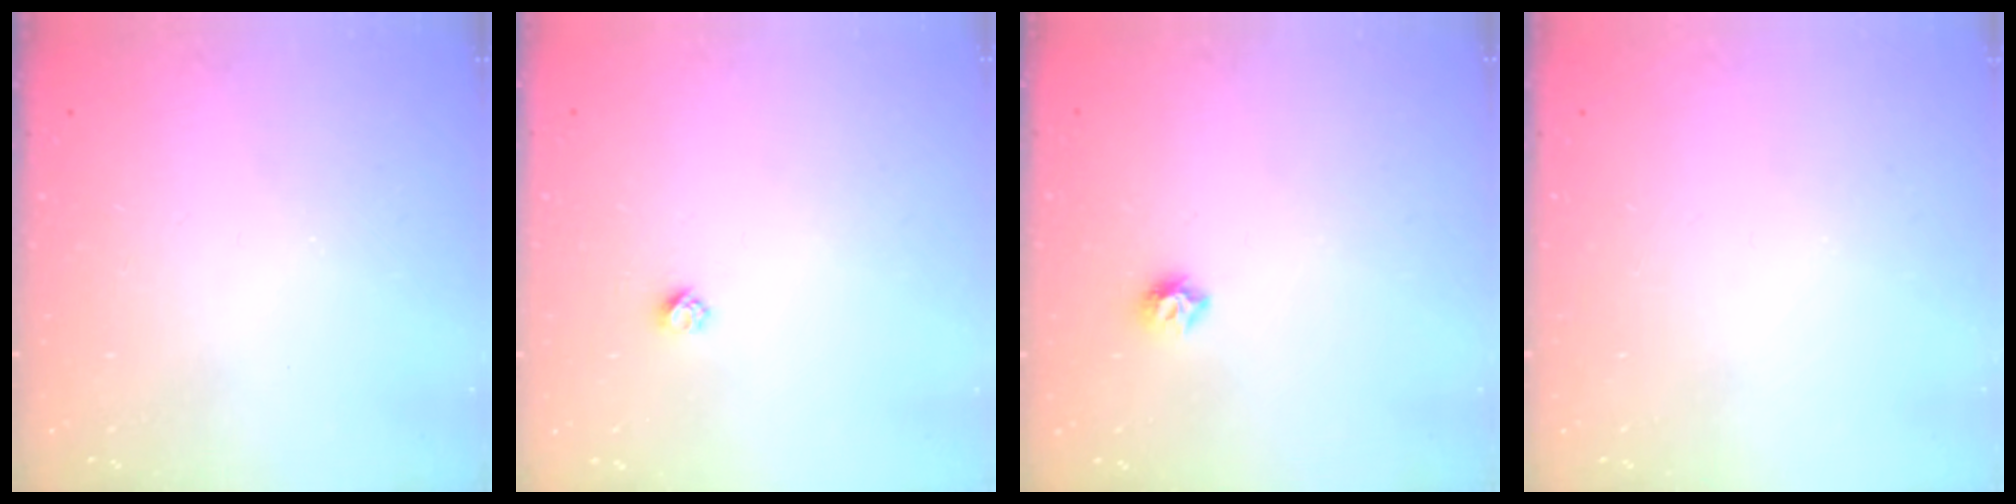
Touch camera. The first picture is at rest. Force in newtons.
{"total": 2.4, "press": 2.4, "slide": 0.2}
{"total": 6.0, "press": 5.9, "slide": 0.7}
{"total": 0.0}